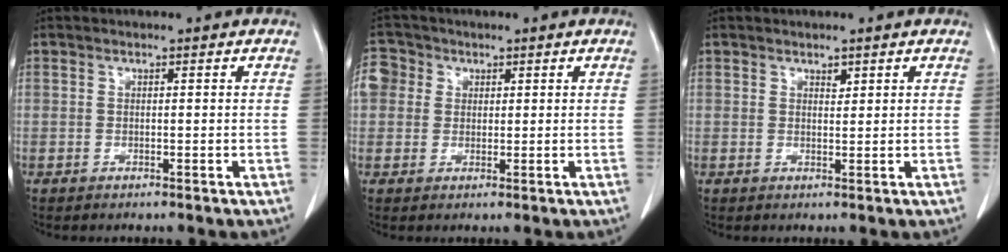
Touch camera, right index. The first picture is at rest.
{"total": 4.7, "force": [1.1, 4.5, 0.7], "torque": [-0.014, 0.014, 0.021]}
{"total": 0.9, "force": [0.7, 0.4, 0.5], "torque": [-0.005, -0.006, 0.011]}